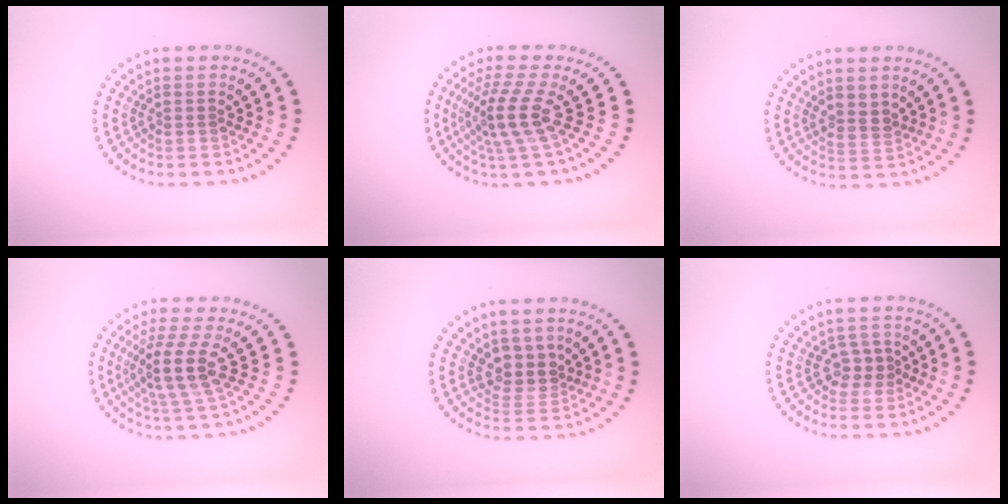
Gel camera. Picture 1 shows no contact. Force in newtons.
{"total": 3.9, "press": 2.8, "slide": 2.6}
{"total": 1.8, "press": 1.6, "slide": 0.9}
{"total": 3.6, "press": 2.7, "slide": 2.4}
{"total": 2.6, "press": 2.1, "slide": 1.6}
{"total": 1.8, "press": 1.5, "slide": 1.0}